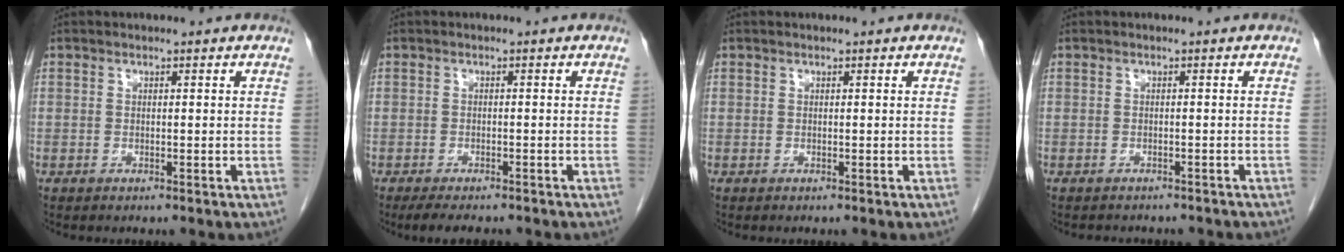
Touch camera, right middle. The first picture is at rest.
{"total": 5.5, "force": [-4.6, 1.4, 2.7], "torque": [-0.040, -0.011, -0.066]}
{"total": 0.0}
{"total": 6.5, "force": [-5.7, 2.0, 2.2], "torque": [-0.030, -0.001, -0.061]}